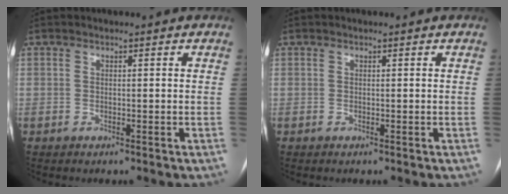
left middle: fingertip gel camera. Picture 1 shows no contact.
{"total": 0.0}